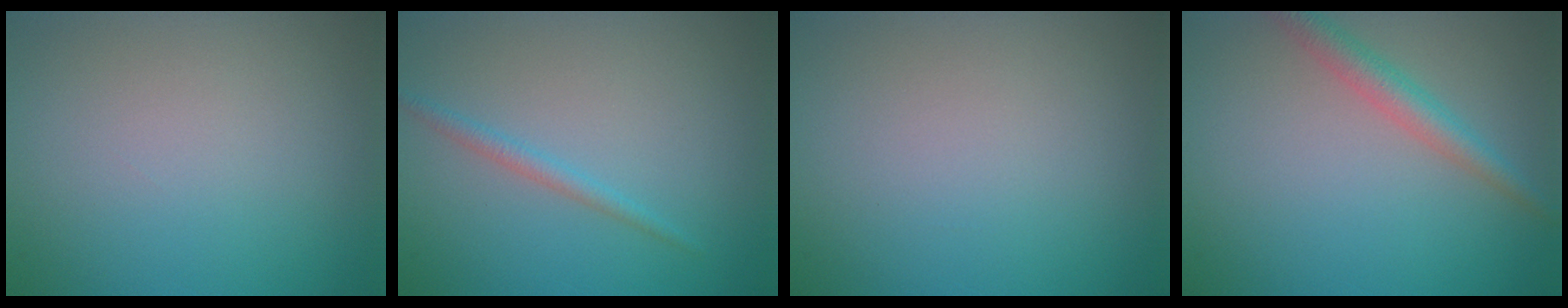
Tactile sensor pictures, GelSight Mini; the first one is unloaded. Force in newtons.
{"total": 1.3, "press": 1.3, "slide": 0.1}
{"total": 0.0}
{"total": 2.7, "press": 2.7, "slide": 0.2}